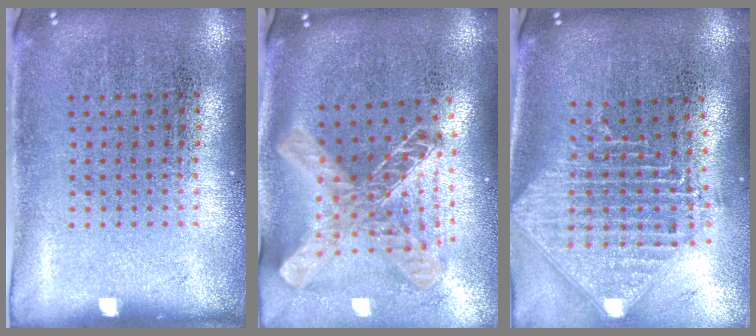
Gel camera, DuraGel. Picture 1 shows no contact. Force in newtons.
{"total": 2.2, "press": 1.7, "slide": 1.4}
{"total": 2.4, "press": 1.8, "slide": 1.6}